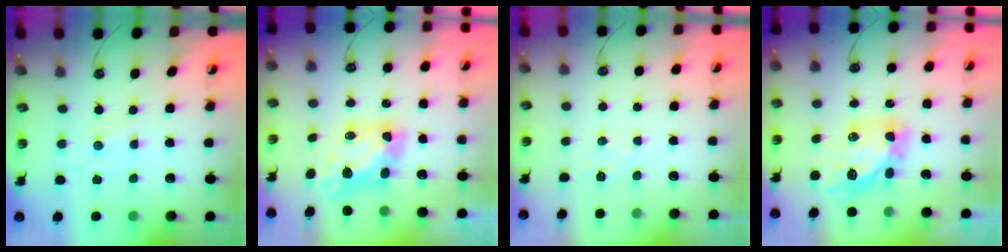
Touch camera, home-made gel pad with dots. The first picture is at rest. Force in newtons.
{"total": 7.0, "press": 7.0, "slide": 0.6}
{"total": 5.6, "press": 5.6, "slide": 0.7}
{"total": 12.3, "press": 12.2, "slide": 1.5}